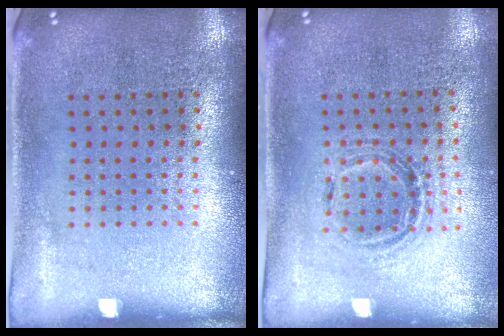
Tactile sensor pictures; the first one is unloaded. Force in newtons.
{"total": 1.0, "press": 1.0, "slide": 0.2}